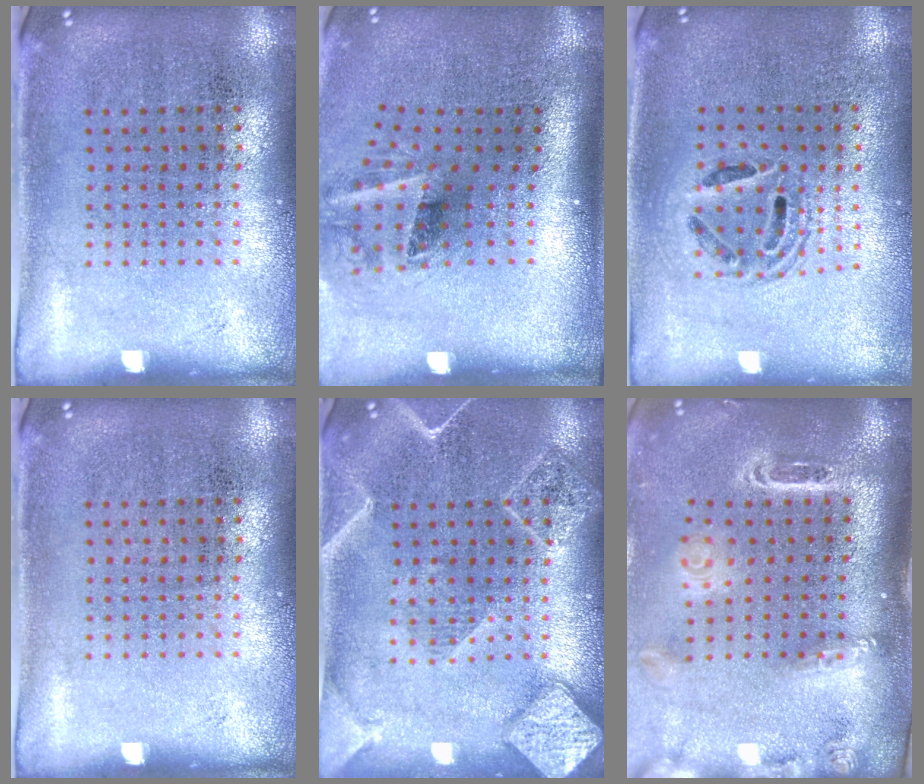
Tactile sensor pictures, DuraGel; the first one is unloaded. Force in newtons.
{"total": 2.0, "press": 1.3, "slide": 1.5}
{"total": 1.4, "press": 1.2, "slide": 0.6}
{"total": 0.0}
{"total": 2.1, "press": 2.1, "slide": 0.2}
{"total": 2.6, "press": 1.9, "slide": 1.8}